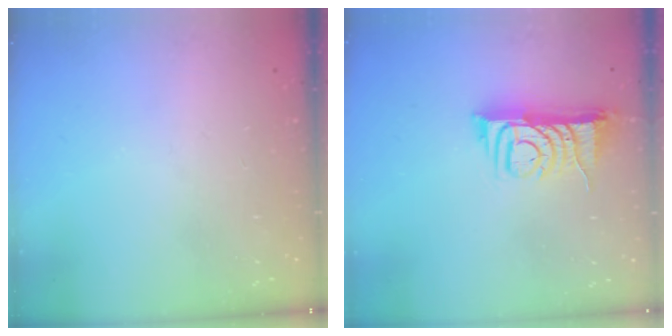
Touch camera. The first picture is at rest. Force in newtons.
{"total": 8.5, "press": 8.4, "slide": 0.4}